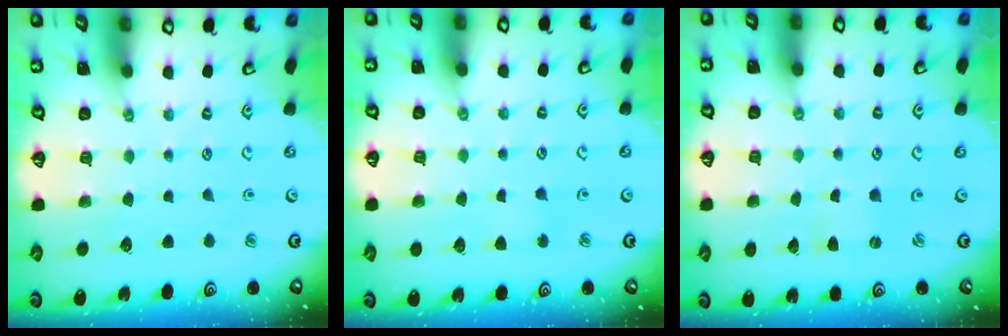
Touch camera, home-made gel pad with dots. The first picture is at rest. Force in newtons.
{"total": 2.2, "press": 2.2, "slide": 0.2}
{"total": 1.2, "press": 1.2, "slide": 0.4}